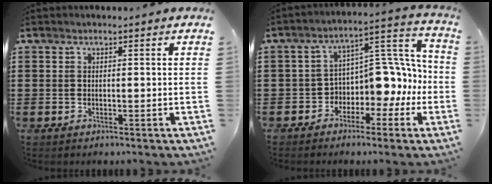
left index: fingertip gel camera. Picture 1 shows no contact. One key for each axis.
{"total": 6.8, "fx": -1.3, "fy": 5.4, "fz": 3.9, "tx": -0.072, "ty": -0.020, "tz": -0.028}